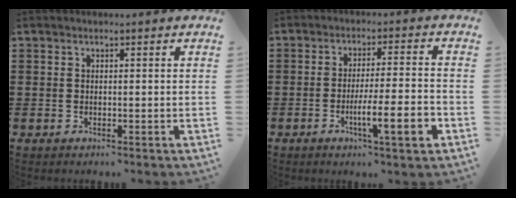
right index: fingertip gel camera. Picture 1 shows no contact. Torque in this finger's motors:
{"motor_torque": [1.30, -0.85, 0.43, 0.14]}